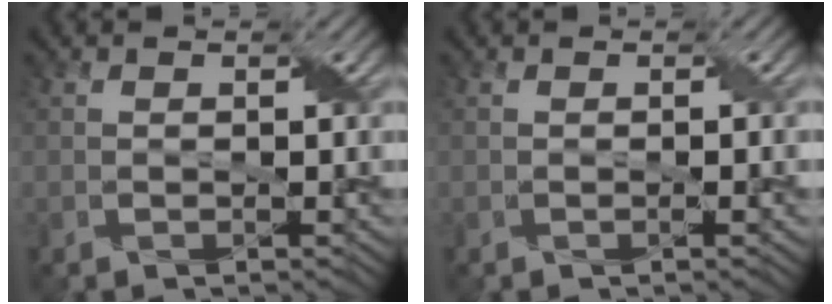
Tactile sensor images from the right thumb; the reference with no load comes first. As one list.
[{"total": 1.2, "force": [-0.1, 0.1, 1.2], "torque": [-0.020, 0.001, -0.002]}]